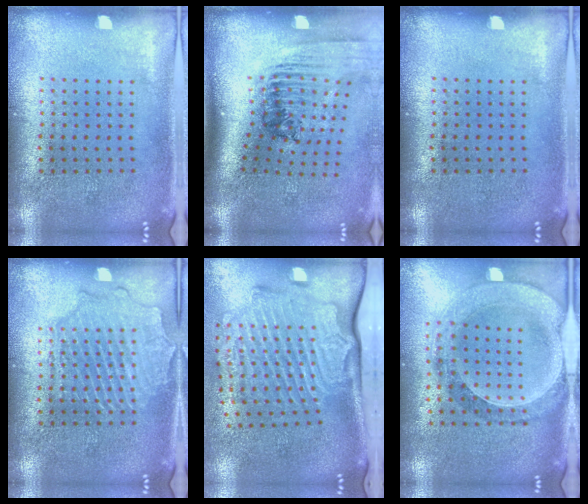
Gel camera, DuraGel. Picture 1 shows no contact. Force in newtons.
{"total": 2.4, "press": 1.6, "slide": 1.8}
{"total": 0.0}
{"total": 2.6, "press": 2.6, "slide": 0.2}
{"total": 3.3, "press": 2.3, "slide": 2.3}
{"total": 1.5, "press": 1.4, "slide": 0.4}